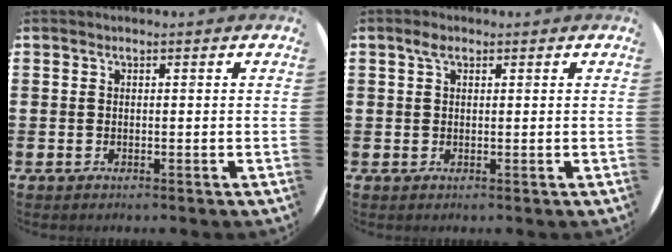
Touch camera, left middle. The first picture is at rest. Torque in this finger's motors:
{"motor_torque": [0.74, -0.44, 0.01, 0.00]}